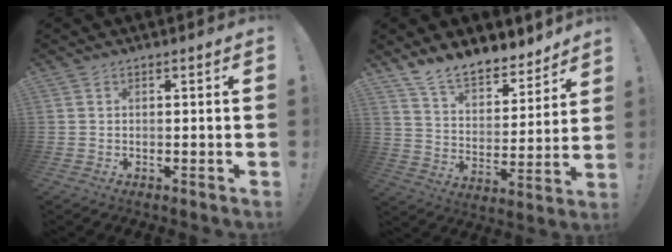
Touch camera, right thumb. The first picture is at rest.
{"total": 11.5, "force": [10.5, 3.7, 3.1], "torque": [-0.060, -0.086, 0.192]}